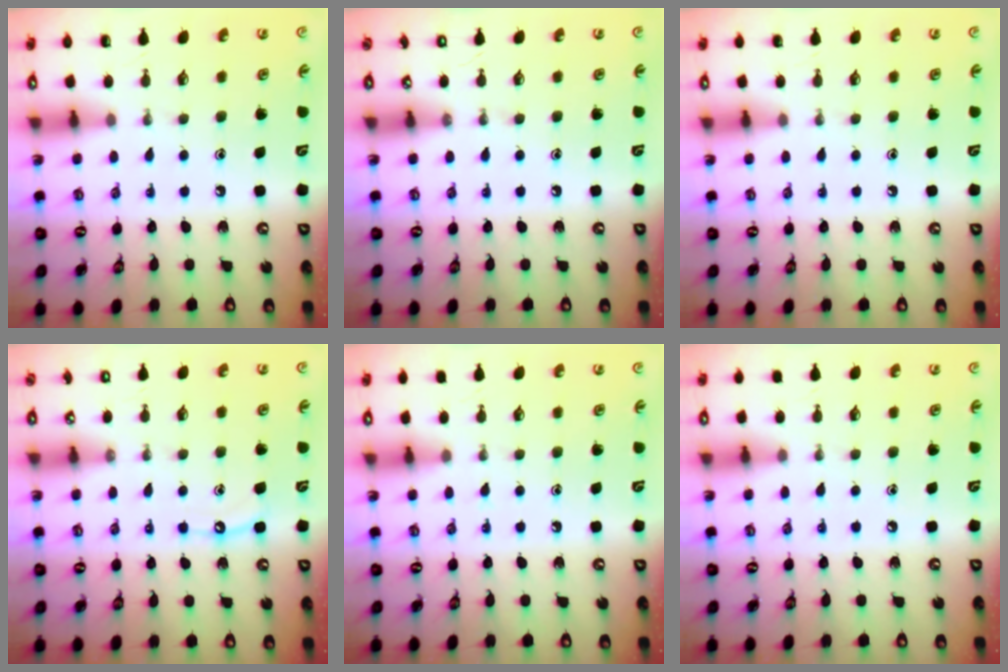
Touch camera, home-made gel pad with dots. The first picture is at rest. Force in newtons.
{"total": 0.0}
{"total": 0.0}
{"total": 5.6, "press": 5.6, "slide": 0.7}
{"total": 3.0, "press": 3.0, "slide": 0.5}
{"total": 2.9, "press": 2.9, "slide": 0.4}